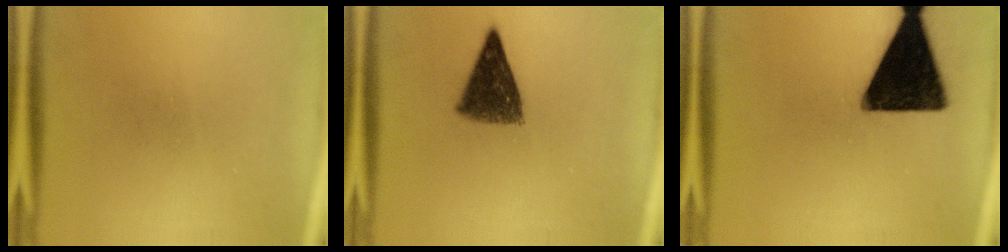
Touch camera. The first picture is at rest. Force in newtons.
{"total": 8.9}
{"total": 18.1}